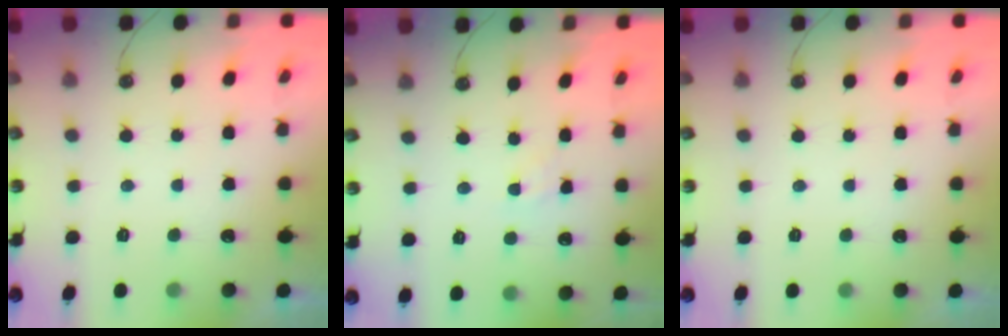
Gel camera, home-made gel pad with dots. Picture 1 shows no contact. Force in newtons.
{"total": 1.7, "press": 1.7, "slide": 0.3}
{"total": 0.0}